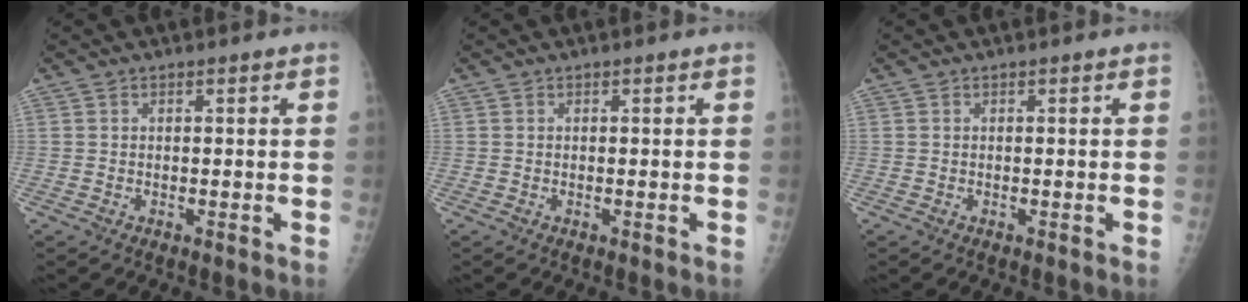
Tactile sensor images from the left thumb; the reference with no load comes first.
{"total": 0.0}
{"total": 0.0}